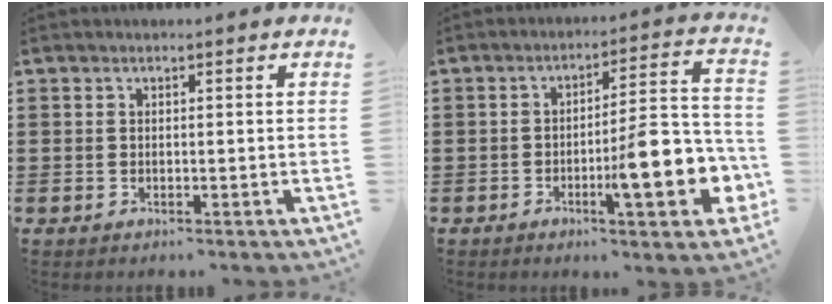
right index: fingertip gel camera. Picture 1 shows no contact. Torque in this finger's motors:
{"motor_torque": [2.14, 0.00, 0.53, 0.21]}